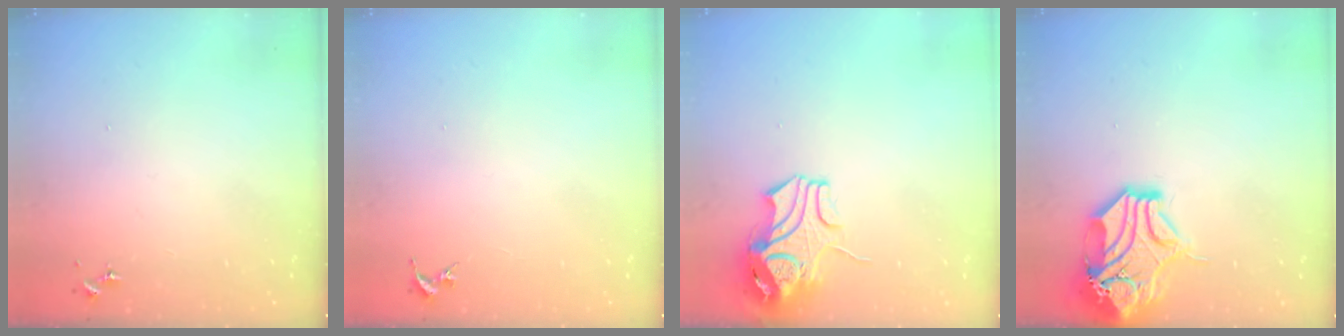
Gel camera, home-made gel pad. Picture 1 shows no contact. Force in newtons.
{"total": 0.0}
{"total": 10.5, "press": 10.3, "slide": 1.7}
{"total": 15.9, "press": 15.7, "slide": 2.2}